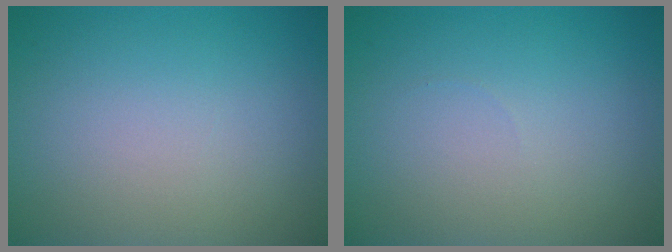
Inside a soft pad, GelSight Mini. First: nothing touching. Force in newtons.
{"total": 0.0}